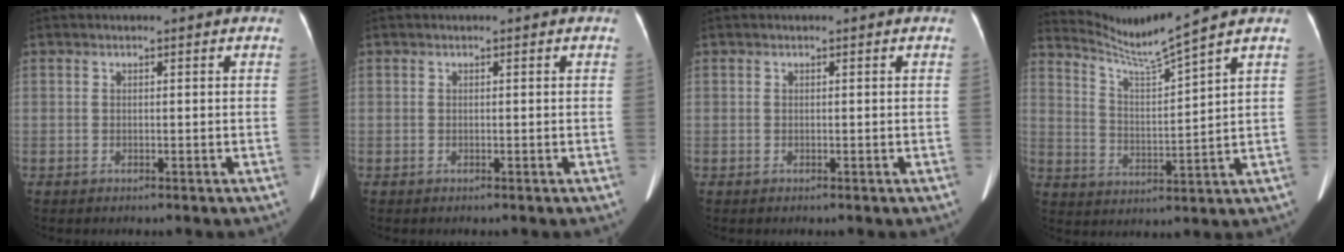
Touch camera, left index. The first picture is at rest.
{"total": 0.0}
{"total": 0.0}
{"total": 8.0, "force": [7.0, -3.1, 2.3], "torque": [-0.056, -0.037, 0.138]}